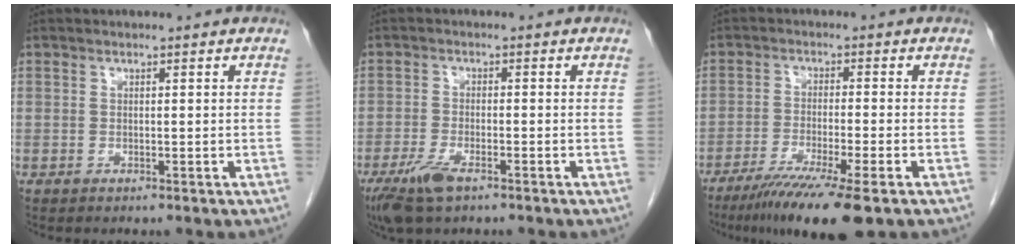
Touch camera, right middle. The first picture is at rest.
{"total": 5.6, "force": [-3.6, 1.5, 4.0], "torque": [-0.088, -0.012, -0.064]}
{"total": 10.8, "force": [-7.2, -0.1, 8.0], "torque": [-0.132, -0.029, -0.115]}